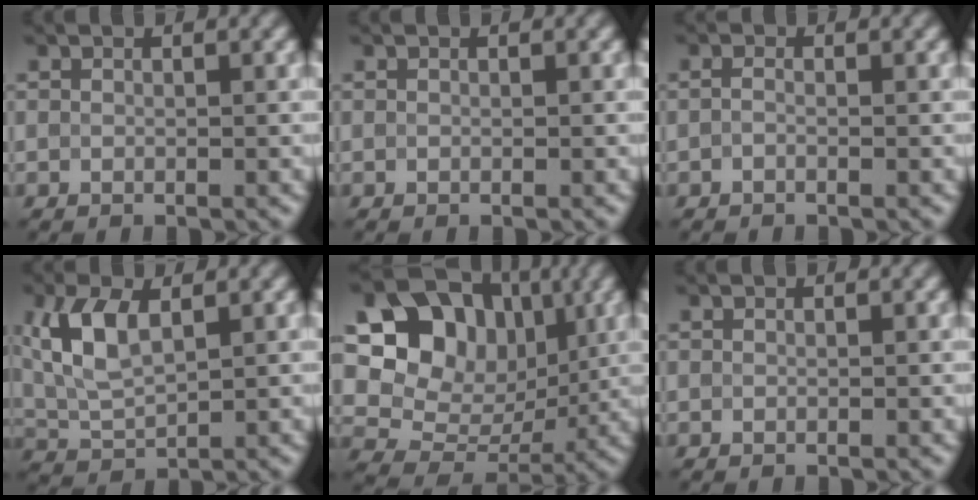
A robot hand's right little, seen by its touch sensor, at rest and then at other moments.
{"total": 0.0}
{"total": 0.8, "force": [-0.4, 0.3, 0.6], "torque": [-0.015, -0.003, -0.014]}
{"total": 5.8, "force": [1.9, 3.0, 4.7], "torque": [-0.106, 0.010, 0.035]}
{"total": 11.9, "force": [3.5, 9.2, 6.7], "torque": [-0.114, 0.012, 0.048]}
{"total": 0.0}